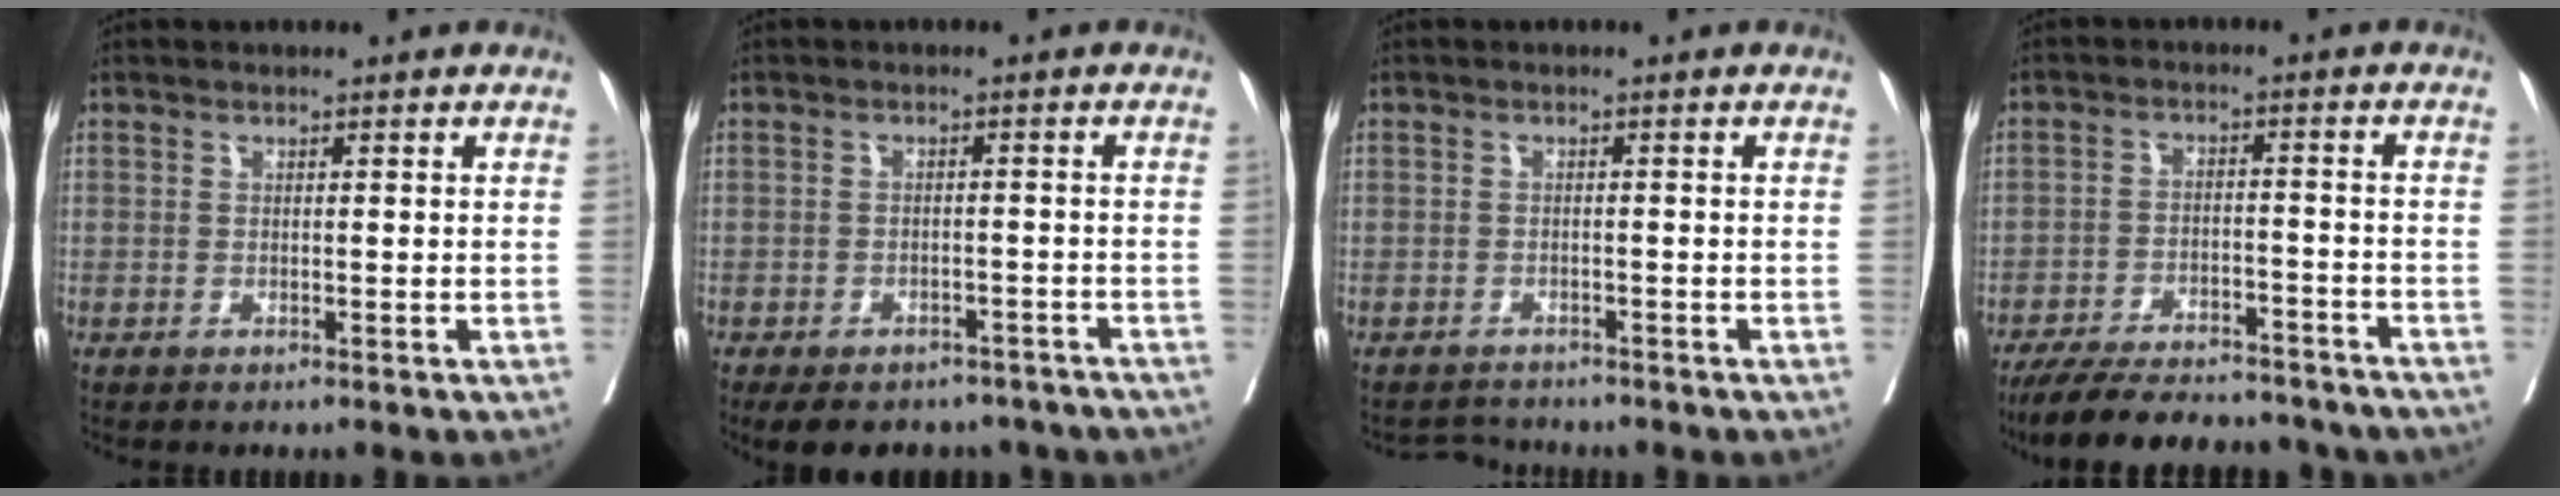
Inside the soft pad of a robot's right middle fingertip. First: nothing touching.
{"total": 13.1, "force": [-10.8, 6.0, 4.5], "torque": [-0.075, 0.005, -0.119]}
{"total": 2.4, "force": [-2.2, 0.5, -0.5], "torque": [0.009, -0.009, -0.036]}
{"total": 17.9, "force": [-15.8, 4.2, 7.1], "torque": [-0.130, -0.010, -0.221]}